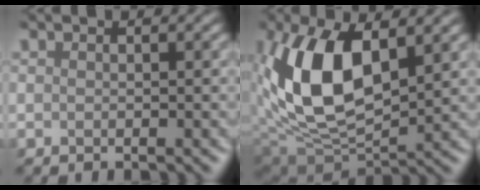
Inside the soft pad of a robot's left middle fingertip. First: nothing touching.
{"total": 10.1, "force": [2.4, 5.5, 8.2], "torque": [-0.182, 0.004, 0.040]}